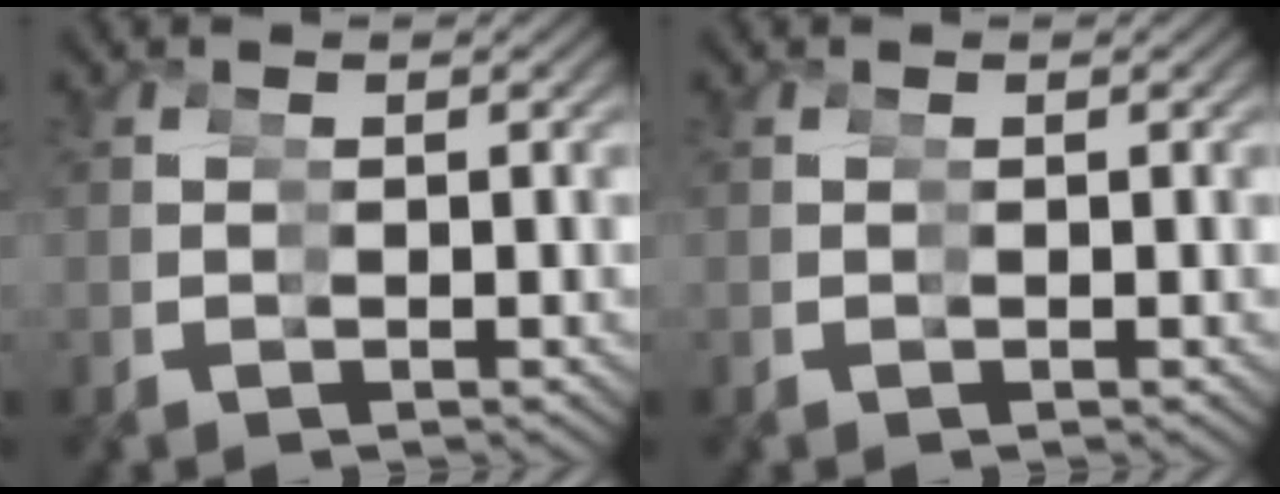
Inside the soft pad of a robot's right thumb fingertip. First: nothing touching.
{"total": 0.0}